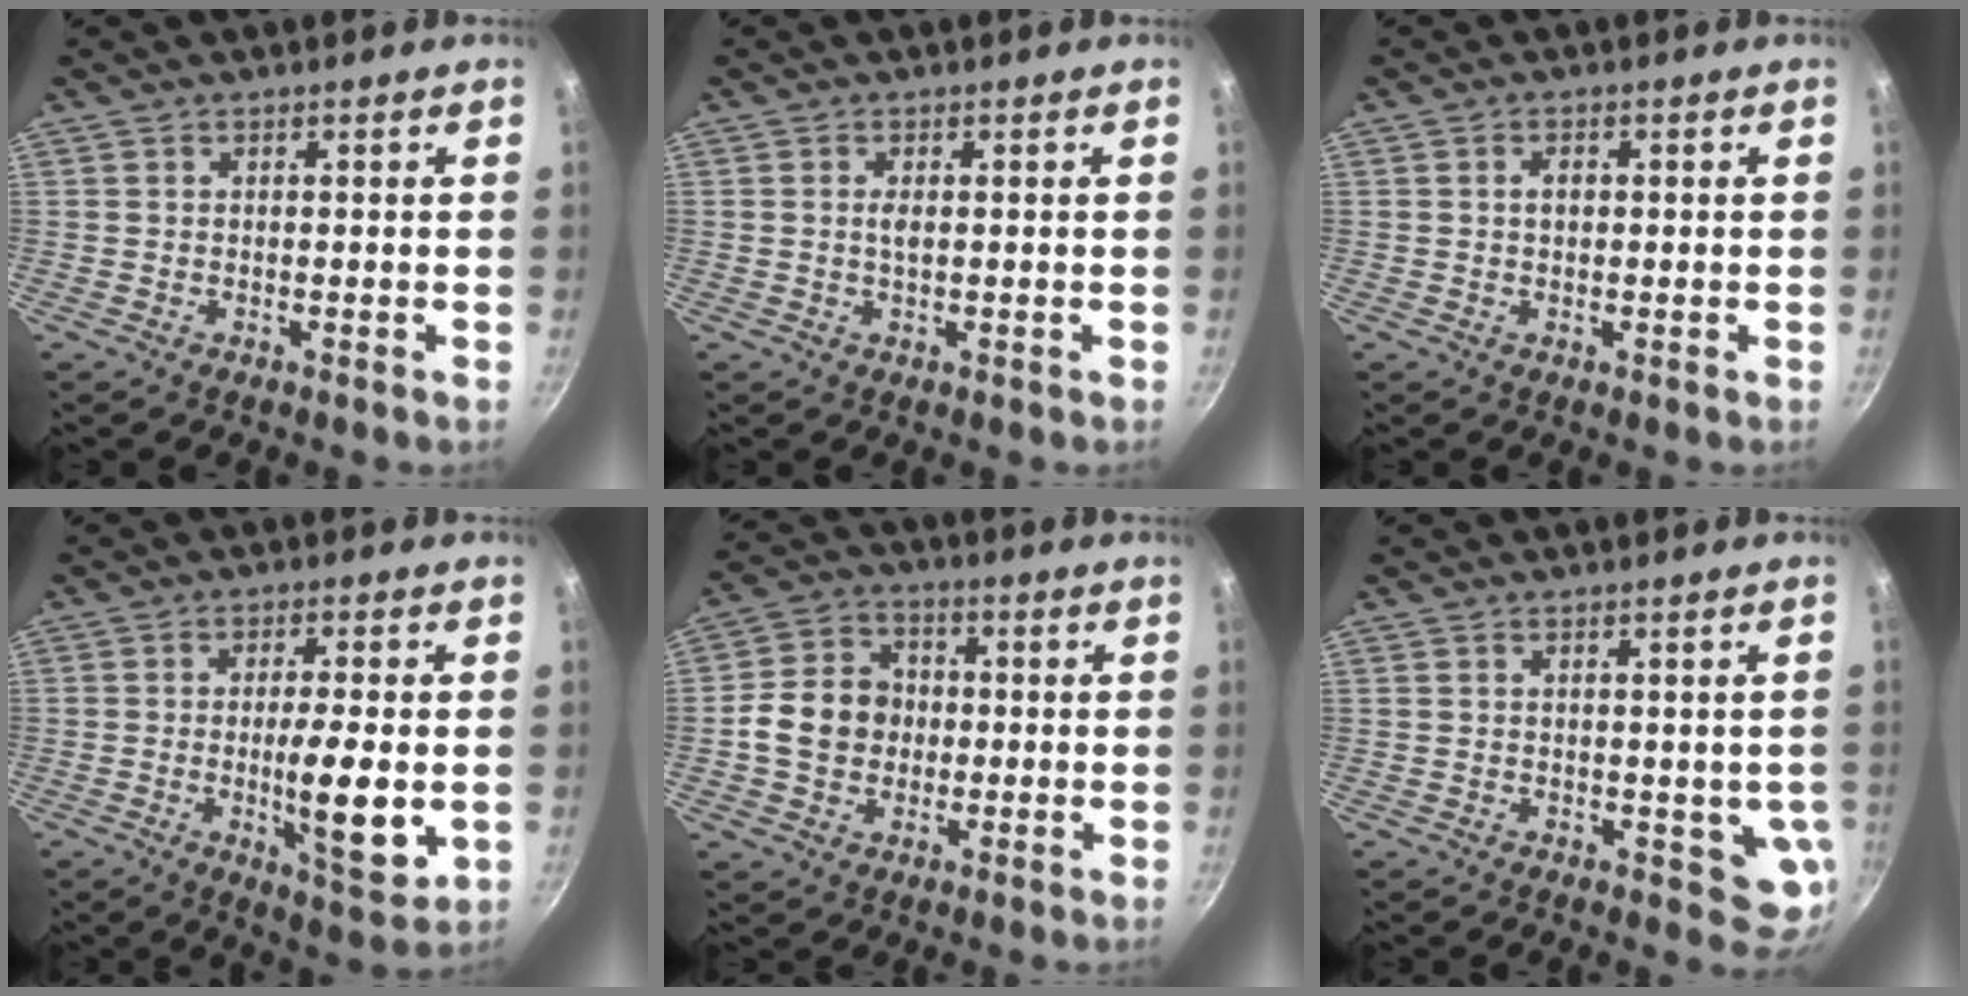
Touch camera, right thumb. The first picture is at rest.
{"total": 1.5, "force": [0.2, 0.6, 1.3], "torque": [-0.026, 0.001, 0.002]}
{"total": 1.7, "force": [0.2, 1.2, 1.2], "torque": [-0.014, 0.003, 0.003]}
{"total": 11.4, "force": [-1.7, 3.0, 10.9], "torque": [-0.172, -0.007, -0.021]}
{"total": 10.5, "force": [-0.6, 8.8, 5.6], "torque": [-0.072, 0.019, -0.024]}
{"total": 5.6, "force": [-0.1, 3.0, 4.7], "torque": [-0.042, -0.011, 0.002]}